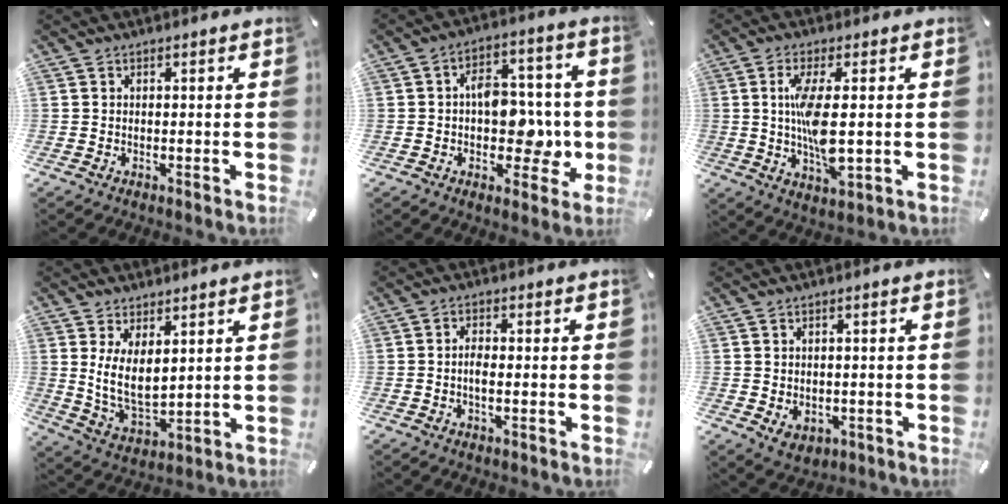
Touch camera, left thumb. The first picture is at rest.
{"total": 12.2, "force": [-1.2, 8.4, 8.8], "torque": [-0.103, 0.014, -0.011]}
{"total": 10.9, "force": [0.5, 3.9, 10.2], "torque": [-0.207, -0.012, 0.004]}
{"total": 8.9, "force": [3.4, 4.8, 6.6], "torque": [-0.141, -0.021, 0.060]}
{"total": 2.5, "force": [-0.6, 1.1, 2.1], "torque": [-0.041, 0.005, -0.013]}
{"total": 2.7, "force": [-0.3, 2.5, 1.1], "torque": [-0.009, 0.003, -0.005]}